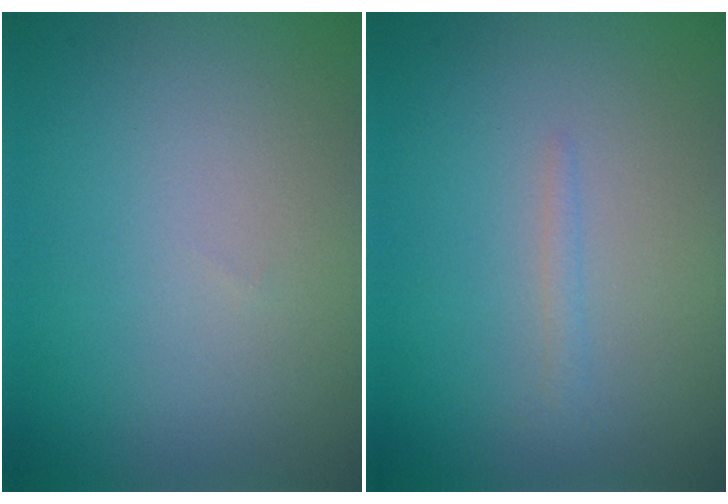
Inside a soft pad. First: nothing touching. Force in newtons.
{"total": 0.8, "press": 0.7, "slide": 0.1}